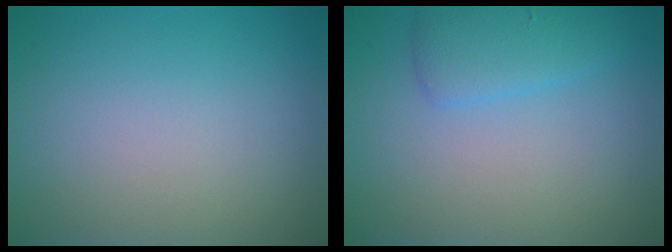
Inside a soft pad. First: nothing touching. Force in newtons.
{"total": 2.4, "press": 2.4, "slide": 0.3}